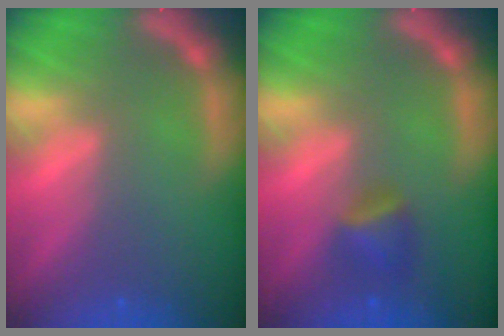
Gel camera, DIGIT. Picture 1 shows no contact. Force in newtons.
{"total": 2.4}